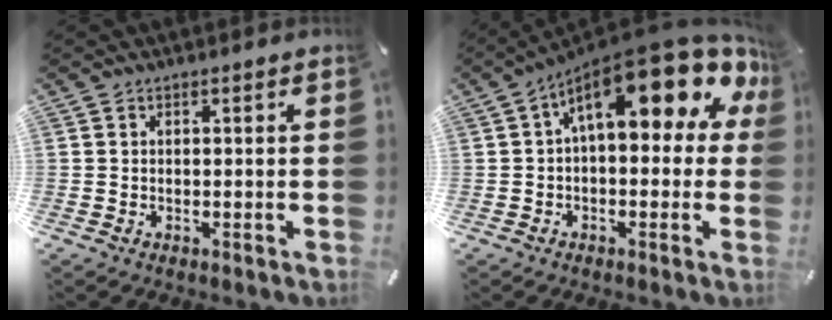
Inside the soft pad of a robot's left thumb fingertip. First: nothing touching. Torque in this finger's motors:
{"motor_torque": [1.08, 0.89, 2.28, -0.49, 0.28]}